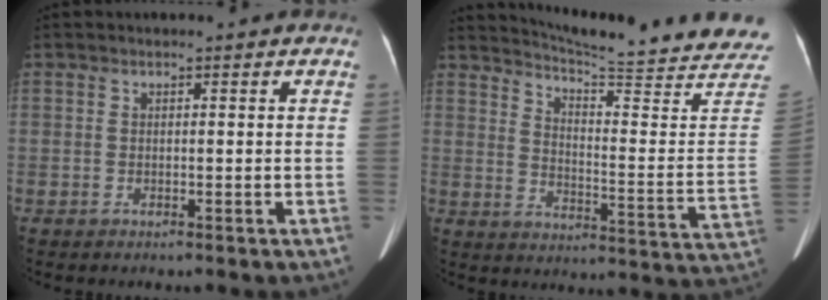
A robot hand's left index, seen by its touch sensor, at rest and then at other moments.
{"total": 24.0, "force": [22.3, -0.7, 8.6], "torque": [-0.130, -0.122, 0.271]}